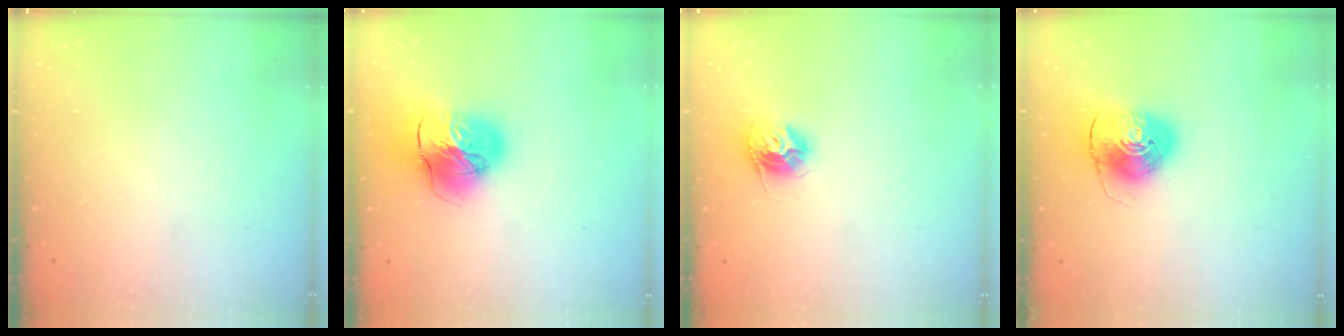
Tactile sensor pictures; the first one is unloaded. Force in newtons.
{"total": 19.2, "press": 19.0, "slide": 2.1}
{"total": 10.5, "press": 10.4, "slide": 0.8}
{"total": 9.4, "press": 9.2, "slide": 1.5}